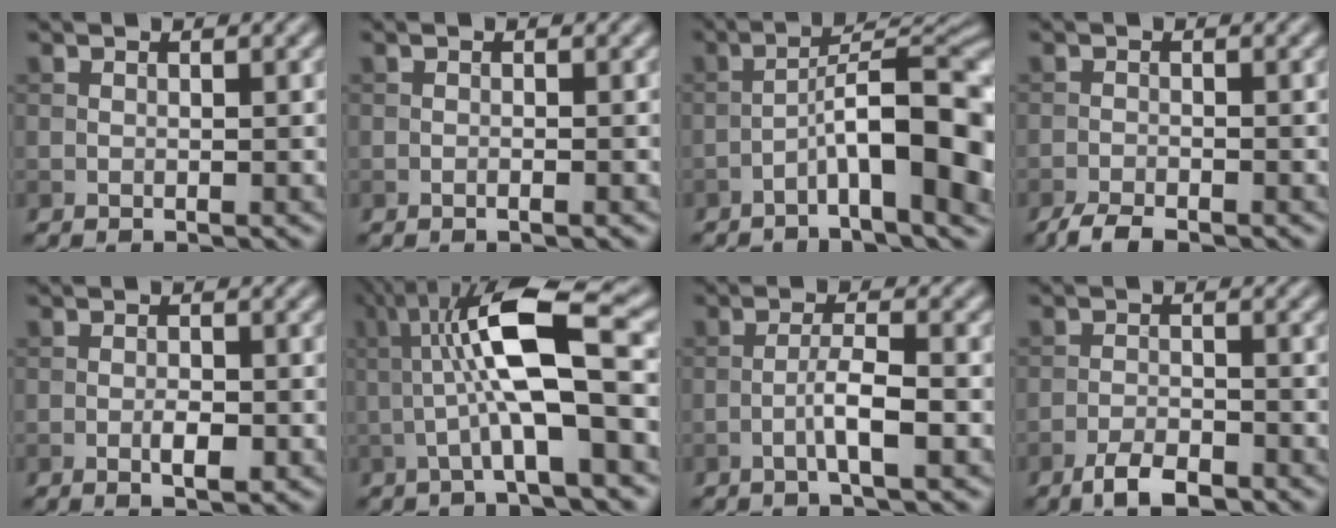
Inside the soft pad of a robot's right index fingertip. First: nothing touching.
{"total": 0.8, "force": [-0.4, 0.1, 0.7], "torque": [-0.009, 0.000, -0.008]}
{"total": 11.4, "force": [-4.1, 2.7, 10.3], "torque": [-0.146, 0.019, -0.061]}
{"total": 2.5, "force": [-2.2, 0.5, 1.1], "torque": [-0.025, -0.005, -0.046]}
{"total": 1.9, "force": [-0.7, 0.7, 1.7], "torque": [-0.026, 0.000, -0.012]}
{"total": 9.3, "force": [0.2, 1.9, 9.1], "torque": [-0.152, 0.018, -0.001]}
{"total": 3.2, "force": [-1.3, 0.4, 2.9], "torque": [-0.052, 0.010, -0.028]}
{"total": 3.4, "force": [-2.4, 1.1, 2.0], "torque": [-0.035, 0.001, -0.050]}